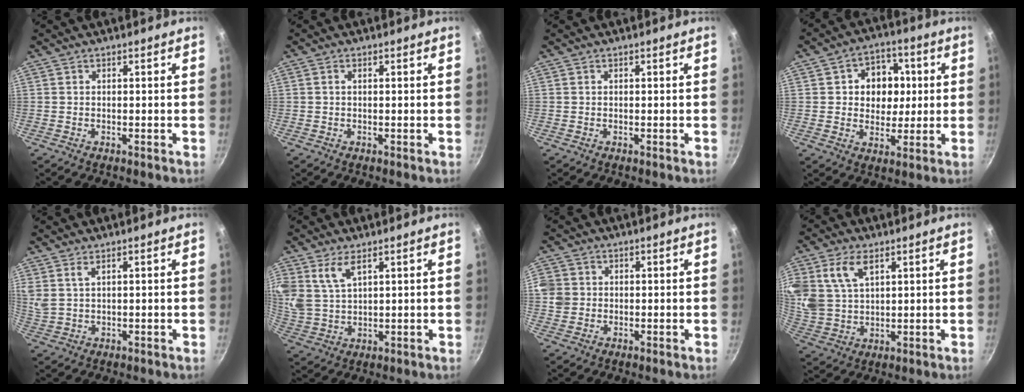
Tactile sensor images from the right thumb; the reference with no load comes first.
{"total": 0.7, "force": [0.2, 0.3, 0.6], "torque": [-0.011, 0.003, 0.002]}
{"total": 0.0}
{"total": 10.9, "force": [1.8, 9.0, 5.9], "torque": [-0.042, 0.002, 0.023]}
{"total": 3.3, "force": [1.8, 1.5, 2.3], "torque": [-0.045, -0.010, 0.043]}
{"total": 7.1, "force": [3.9, 3.6, 4.8], "torque": [-0.090, -0.024, 0.086]}
{"total": 4.4, "force": [0.1, 4.1, 1.4], "torque": [-0.014, 0.002, -0.002]}
{"total": 11.5, "force": [5.1, 7.3, 7.3], "torque": [-0.143, -0.014, 0.109]}